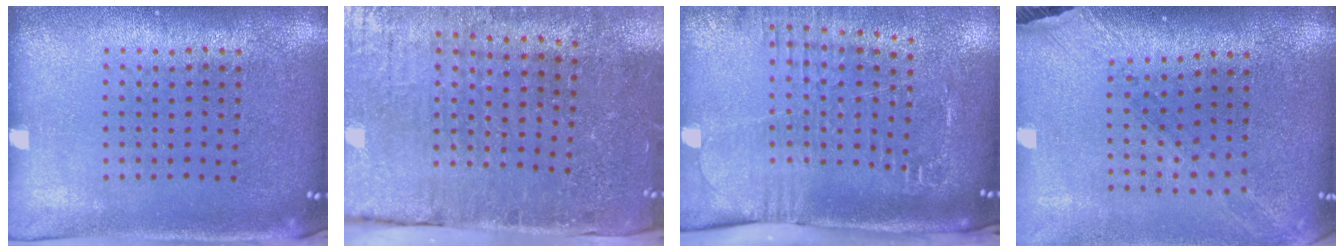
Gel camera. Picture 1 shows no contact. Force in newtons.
{"total": 4.2, "press": 4.1, "slide": 1.0}
{"total": 2.6, "press": 2.0, "slide": 1.6}
{"total": 1.5, "press": 1.4, "slide": 0.3}